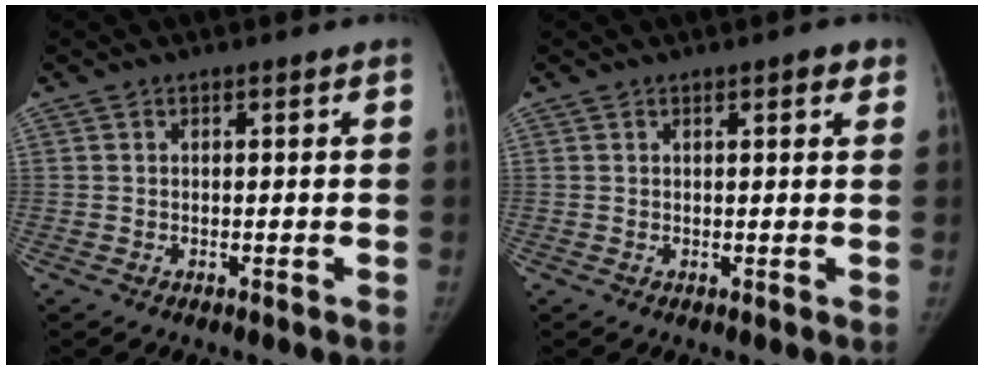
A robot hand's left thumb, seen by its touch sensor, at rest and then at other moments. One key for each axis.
{"total": 2.2, "fx": 1.3, "fy": 0.6, "fz": 1.7, "tx": -0.013, "ty": -0.002, "tz": 0.013}